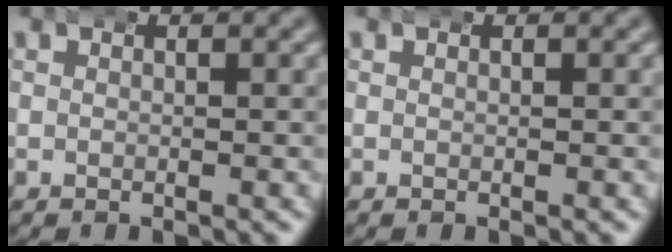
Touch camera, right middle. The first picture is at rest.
{"total": 0.0}